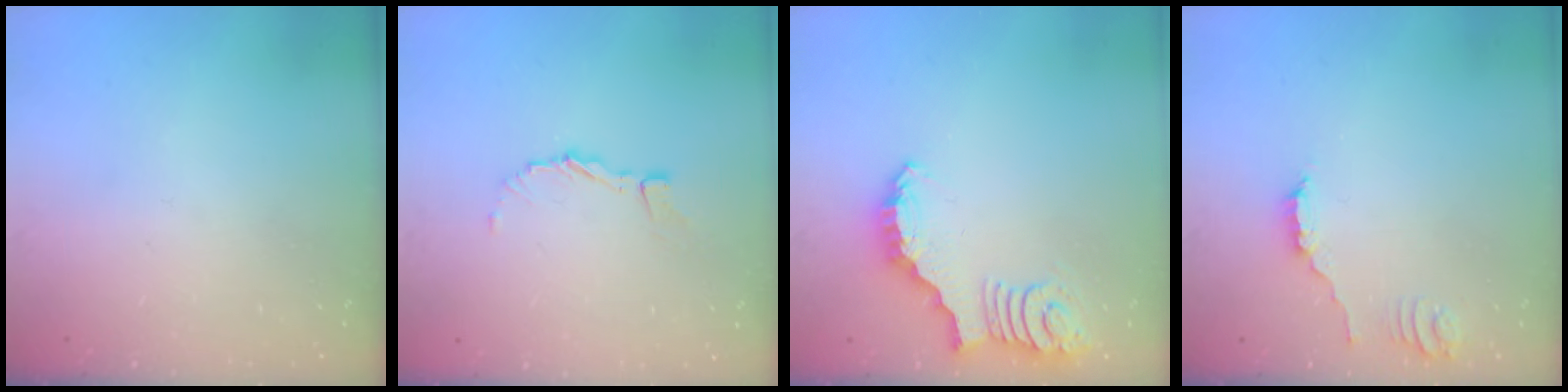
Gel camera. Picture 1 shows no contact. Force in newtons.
{"total": 3.9, "press": 3.9, "slide": 0.1}
{"total": 2.7, "press": 2.7, "slide": 0.5}
{"total": 1.8, "press": 1.8, "slide": 0.3}